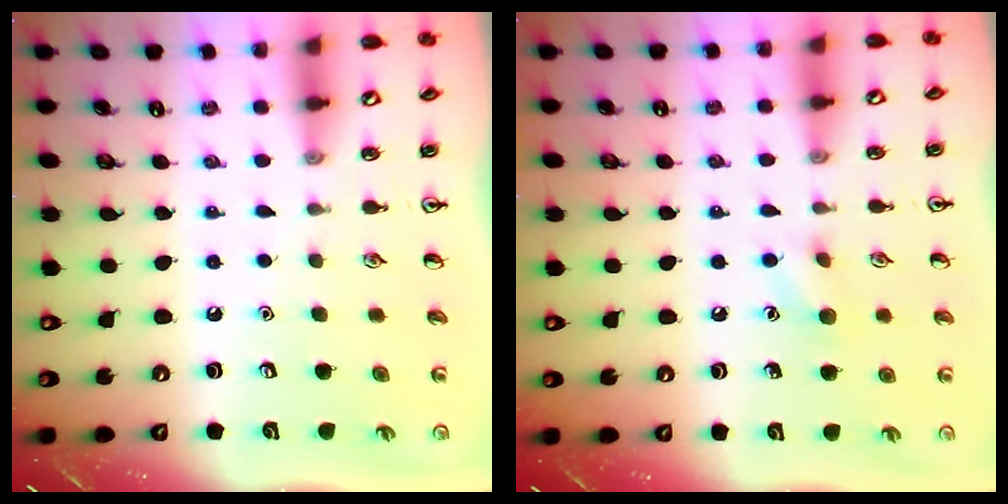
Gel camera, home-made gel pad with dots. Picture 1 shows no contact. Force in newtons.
{"total": 6.6, "press": 6.4, "slide": 1.5}